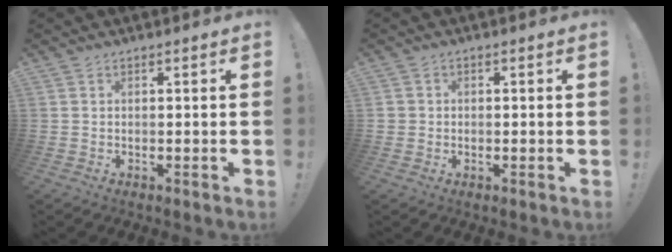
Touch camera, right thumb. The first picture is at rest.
{"total": 1.5, "force": [-0.1, 1.5, 0.3], "torque": [0.004, 0.002, -0.002]}